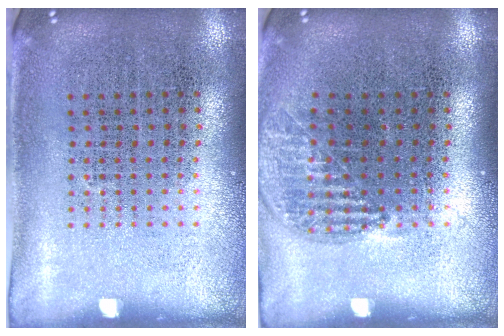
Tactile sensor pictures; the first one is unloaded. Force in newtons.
{"total": 1.0, "press": 1.0, "slide": 0.0}